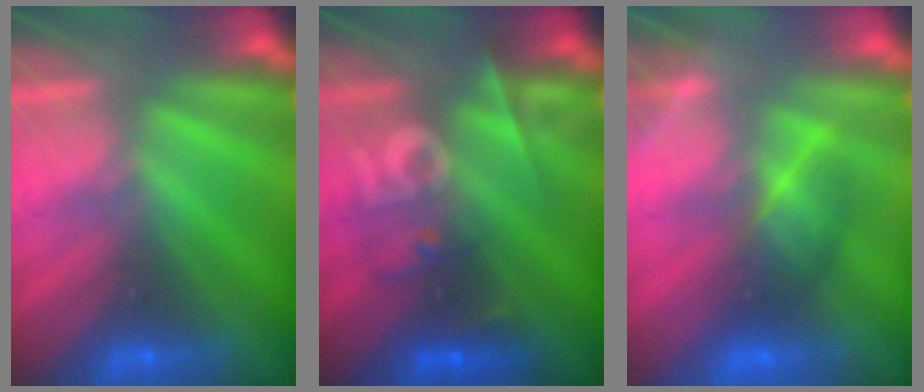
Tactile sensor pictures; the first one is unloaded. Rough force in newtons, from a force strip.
{"total": 2.5}
{"total": 3.9}